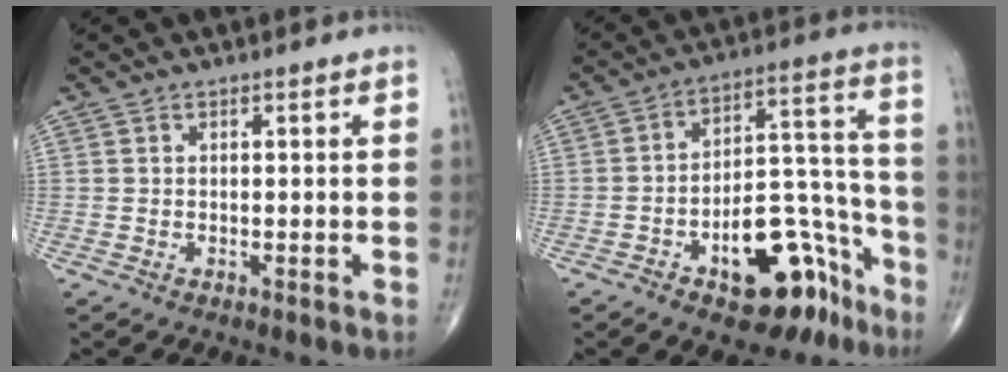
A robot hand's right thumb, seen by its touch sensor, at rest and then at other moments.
{"total": 18.6, "force": [-9.9, 9.0, 13.0], "torque": [-0.133, 0.093, -0.135]}